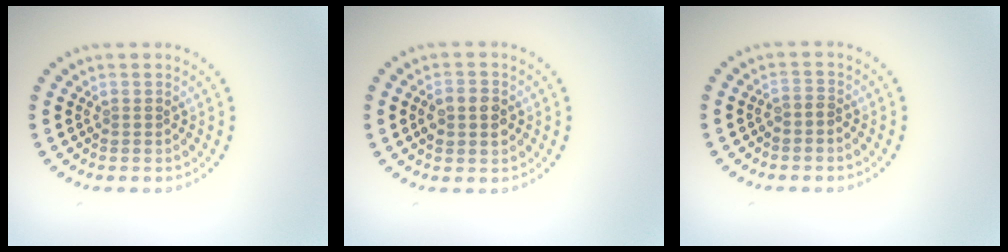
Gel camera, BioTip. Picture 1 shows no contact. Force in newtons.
{"total": 3.0, "press": 3.0, "slide": 0.1}
{"total": 0.8, "press": 0.4, "slide": 0.7}